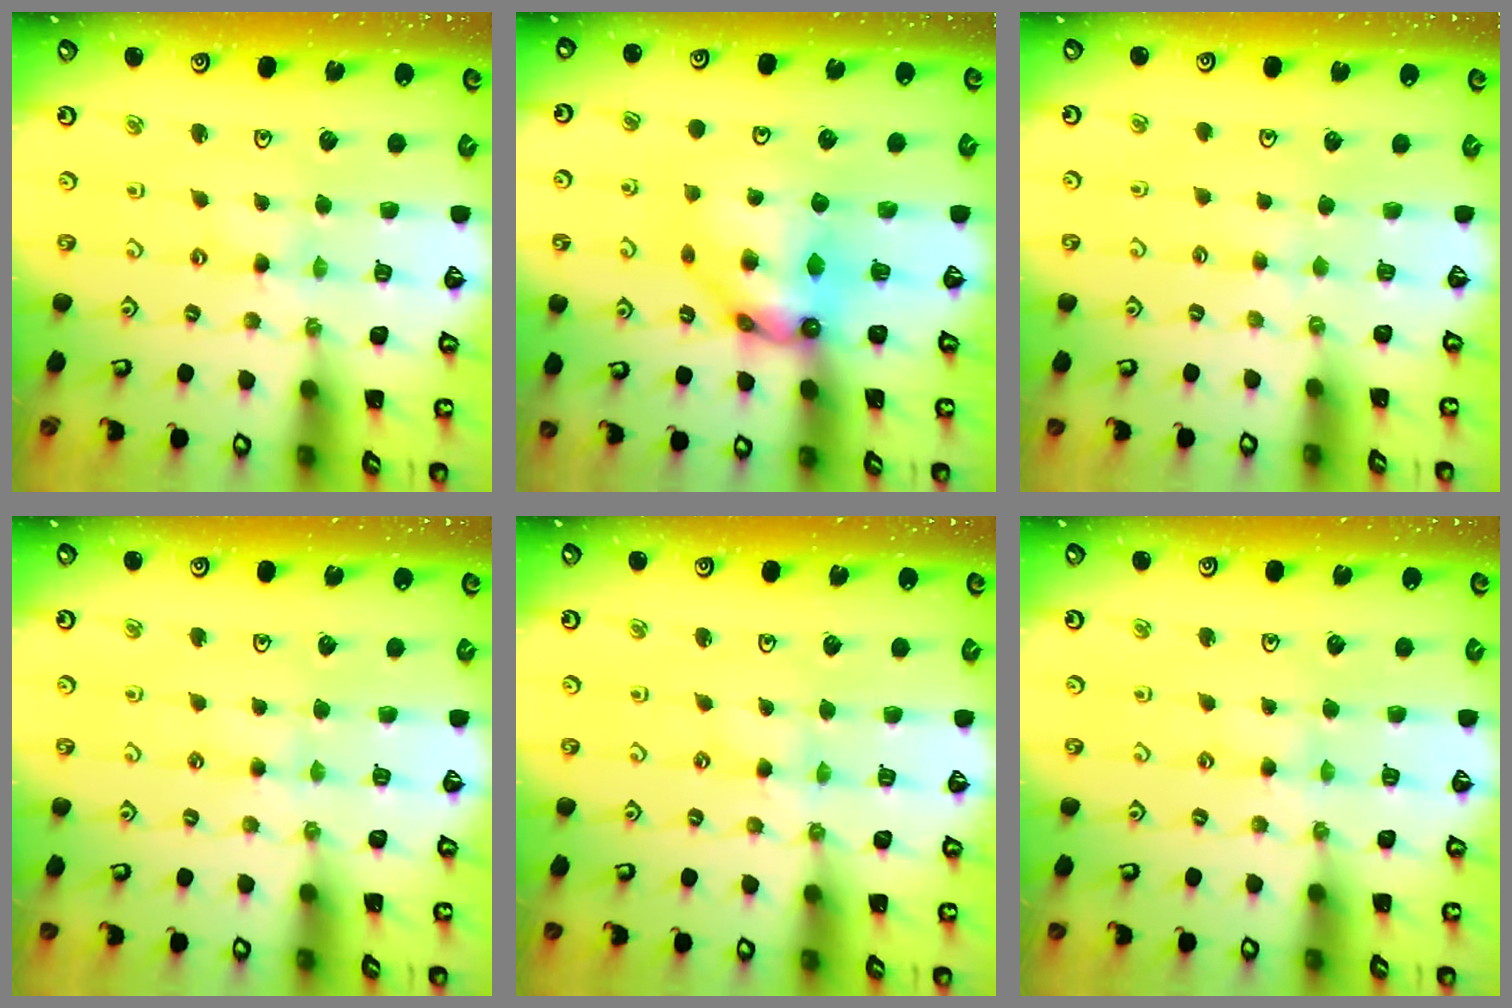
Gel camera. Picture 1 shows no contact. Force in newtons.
{"total": 9.8, "press": 9.7, "slide": 0.7}
{"total": 2.8, "press": 2.8, "slide": 0.3}
{"total": 2.4, "press": 2.3, "slide": 0.4}
{"total": 0.0}
{"total": 2.6, "press": 2.5, "slide": 0.4}